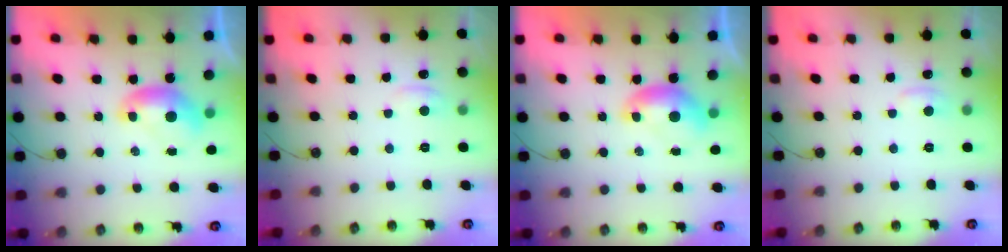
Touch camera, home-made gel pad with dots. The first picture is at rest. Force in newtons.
{"total": 1.5, "press": 1.4, "slide": 0.5}
{"total": 0.0}
{"total": 1.0, "press": 0.0, "slide": 1.0}